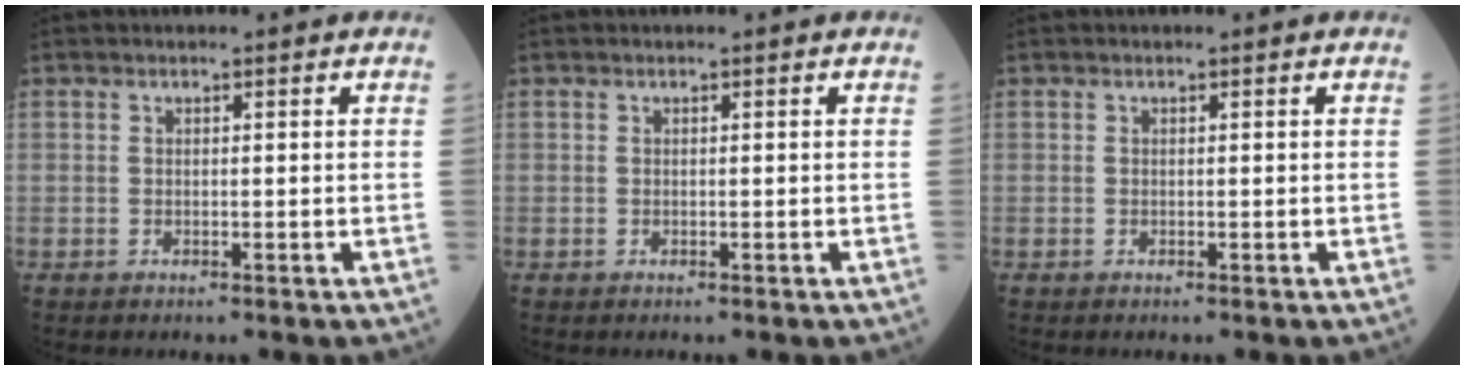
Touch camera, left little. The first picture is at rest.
{"total": 0.0}
{"total": 0.0}